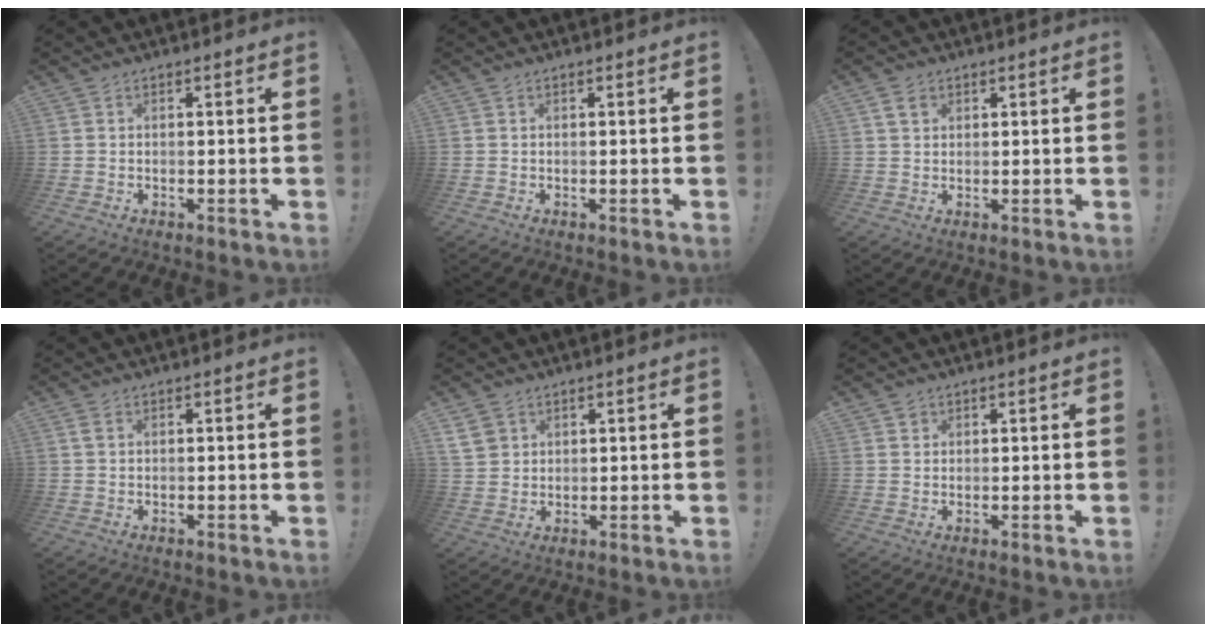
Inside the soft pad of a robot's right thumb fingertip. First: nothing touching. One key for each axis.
{"total": 0.0}
{"total": 3.2, "fx": 1.6, "fy": 2.3, "fz": 1.6, "tx": -0.014, "ty": -0.003, "tz": 0.027}
{"total": 1.1, "fx": 0.7, "fy": 0.5, "fz": 0.8, "tx": -0.009, "ty": 0.000, "tz": 0.010}
{"total": 5.5, "fx": 3.1, "fy": 4.1, "fz": 1.9, "tx": -0.029, "ty": -0.013, "tz": 0.062}
{"total": 1.4, "fx": 1.0, "fy": 1.0, "fz": 0.1, "tx": 0.007, "ty": -0.006, "tz": 0.016}